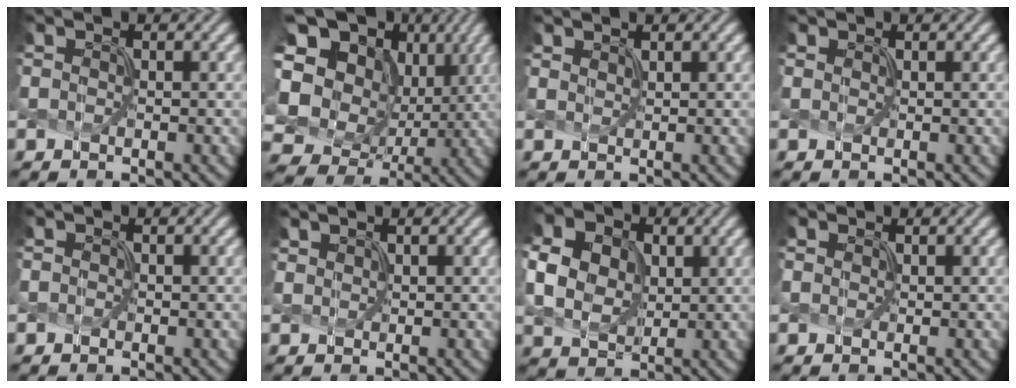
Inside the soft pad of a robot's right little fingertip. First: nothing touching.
{"total": 17.1, "force": [2.4, 15.0, 8.0], "torque": [-0.199, 0.020, 0.057]}
{"total": 1.0, "force": [0.4, -0.4, -0.8], "torque": [0.012, 0.001, 0.018]}
{"total": 1.0, "force": [0.0, -0.2, -0.9], "torque": [0.017, 0.002, 0.011]}
{"total": 0.8, "force": [-0.5, 0.0, -0.7], "torque": [0.010, 0.003, -0.001]}
{"total": 1.0, "force": [0.3, -0.3, -0.9], "torque": [0.012, 0.003, 0.021]}
{"total": 6.1, "force": [1.3, 5.0, 3.3], "torque": [-0.107, 0.017, 0.028]}
{"total": 0.9, "force": [-0.1, 0.0, -0.9], "torque": [0.015, 0.003, 0.008]}